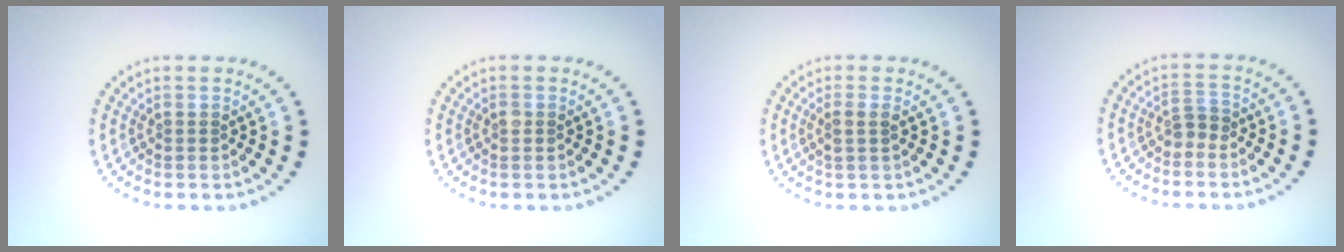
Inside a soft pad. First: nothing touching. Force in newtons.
{"total": 0.8, "press": 0.8, "slide": 0.0}
{"total": 1.3, "press": 1.1, "slide": 0.5}
{"total": 1.2, "press": 1.0, "slide": 0.6}